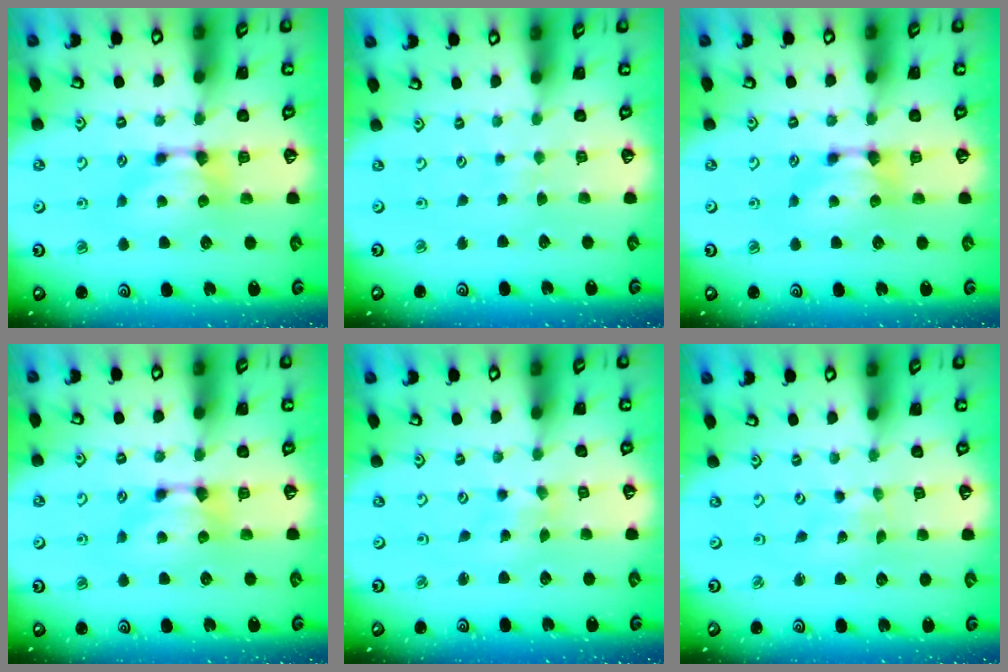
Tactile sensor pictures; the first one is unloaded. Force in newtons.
{"total": 5.1, "press": 5.1, "slide": 0.3}
{"total": 0.0}
{"total": 0.0}
{"total": 4.9, "press": 4.8, "slide": 0.7}
{"total": 6.4, "press": 6.4, "slide": 0.4}